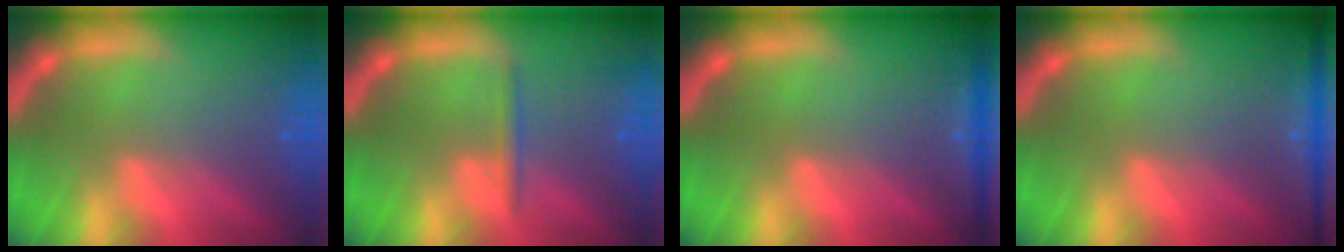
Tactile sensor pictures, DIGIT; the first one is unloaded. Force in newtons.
{"total": 1.4}
{"total": 1.9}
{"total": 4.4}